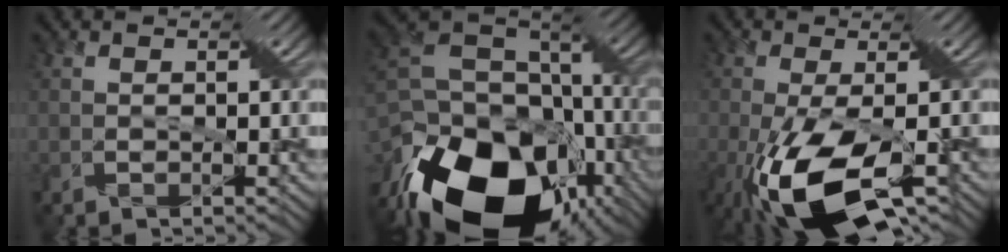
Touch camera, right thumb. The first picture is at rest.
{"total": 20.8, "force": [-10.2, 11.9, 13.7], "torque": [-0.304, -0.060, -0.137]}
{"total": 13.5, "force": [-6.0, 5.3, 10.8], "torque": [-0.231, -0.043, -0.097]}